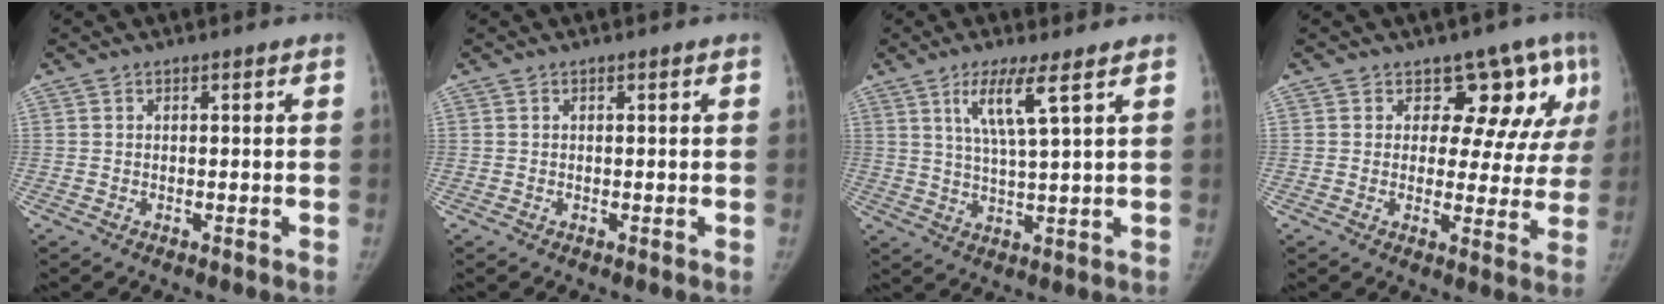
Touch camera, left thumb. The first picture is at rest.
{"total": 0.0}
{"total": 7.1, "force": [3.6, 0.2, 6.1], "torque": [-0.122, -0.027, 0.075]}
{"total": 10.7, "force": [5.9, 6.8, 5.7], "torque": [-0.015, -0.026, 0.059]}